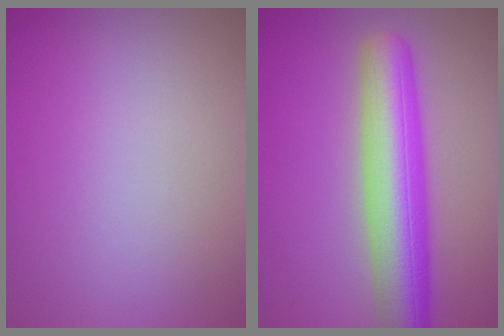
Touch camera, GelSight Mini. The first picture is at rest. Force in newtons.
{"total": 8.9, "press": 8.9, "slide": 0.3}